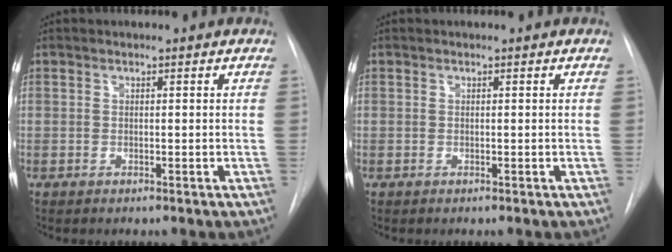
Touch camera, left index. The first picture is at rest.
{"total": 0.0}